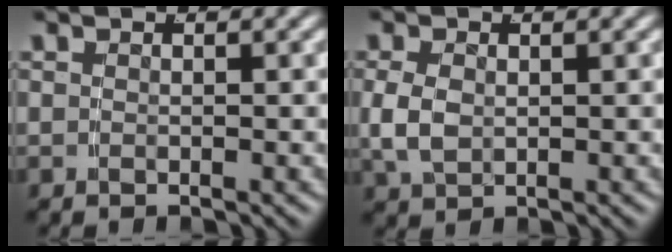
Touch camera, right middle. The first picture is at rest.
{"total": 2.5, "force": [0.0, 1.8, 1.8], "torque": [-0.052, -0.010, 0.014]}